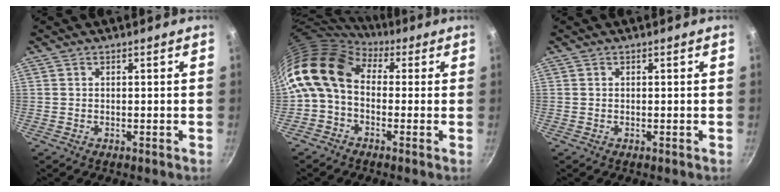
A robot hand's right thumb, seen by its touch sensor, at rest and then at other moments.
{"total": 12.6, "force": [1.5, 8.9, 8.8], "torque": [-0.158, 0.023, 0.004]}
{"total": 0.0}